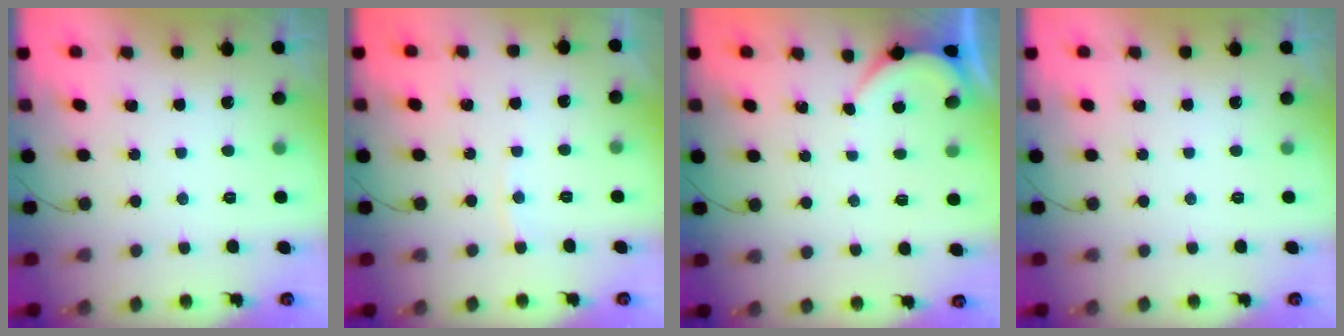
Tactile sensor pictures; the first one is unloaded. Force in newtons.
{"total": 3.2, "press": 3.2, "slide": 0.4}
{"total": 1.4, "press": 1.4, "slide": 0.2}
{"total": 0.0}